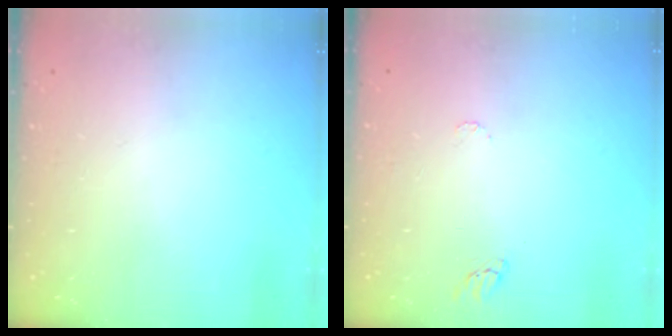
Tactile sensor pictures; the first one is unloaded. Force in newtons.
{"total": 4.0, "press": 4.0, "slide": 0.3}